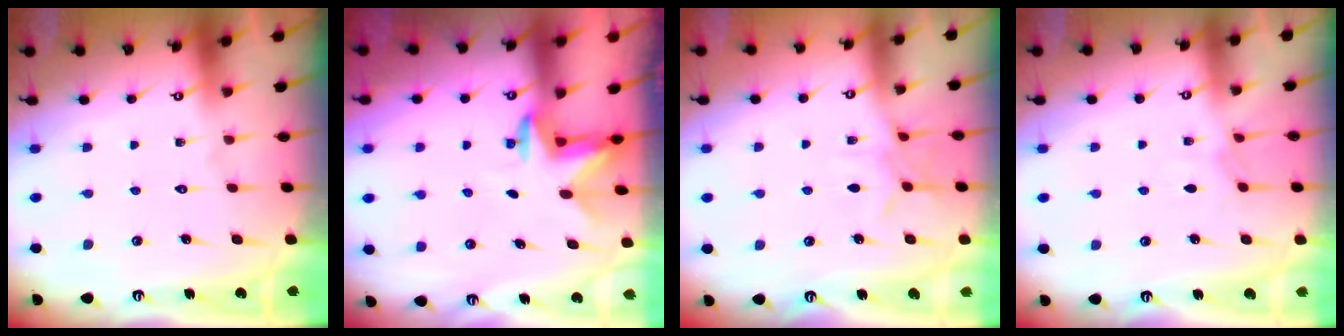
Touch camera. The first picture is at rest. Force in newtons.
{"total": 2.8, "press": 2.8, "slide": 0.2}
{"total": 5.5, "press": 5.5, "slide": 0.6}
{"total": 4.1, "press": 4.1, "slide": 0.5}